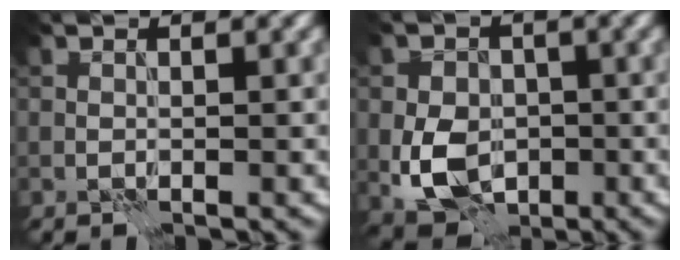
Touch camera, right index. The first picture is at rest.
{"total": 6.4, "force": [-1.3, 4.8, 4.0], "torque": [-0.077, -0.008, -0.030]}